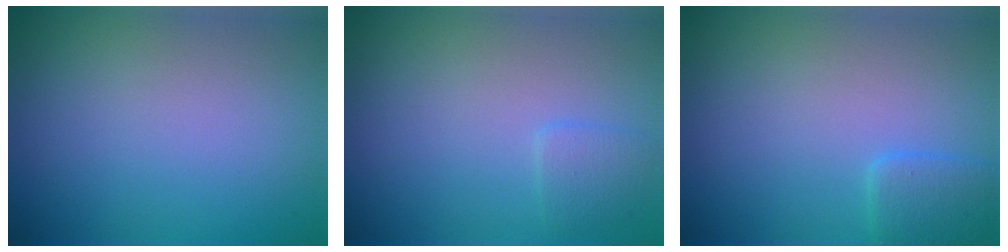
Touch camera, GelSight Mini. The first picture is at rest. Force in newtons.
{"total": 1.2, "press": 1.2, "slide": 0.1}
{"total": 2.1, "press": 2.1, "slide": 0.1}